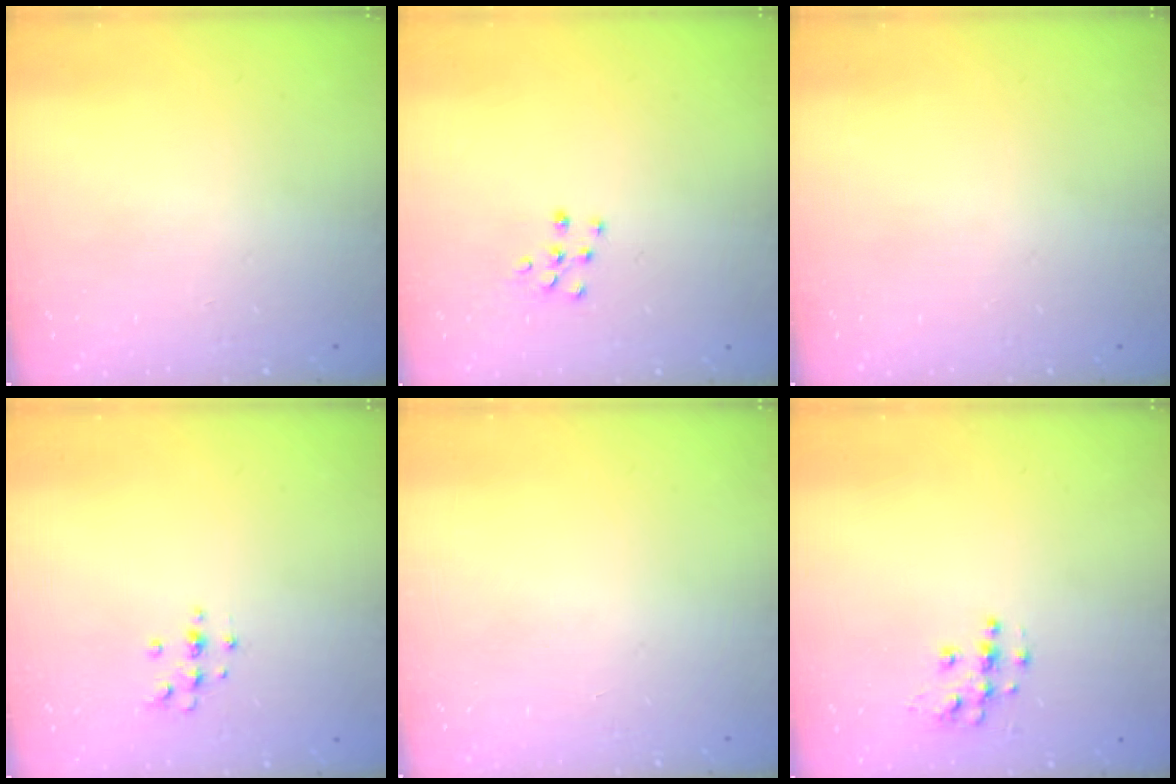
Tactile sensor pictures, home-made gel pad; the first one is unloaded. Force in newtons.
{"total": 6.8, "press": 6.8, "slide": 0.4}
{"total": 0.0}
{"total": 4.1, "press": 4.1, "slide": 0.4}
{"total": 0.0}
{"total": 6.3, "press": 6.3, "slide": 0.3}